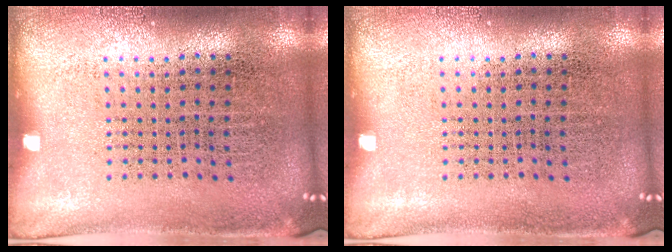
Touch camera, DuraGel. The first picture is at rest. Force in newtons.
{"total": 0.0}